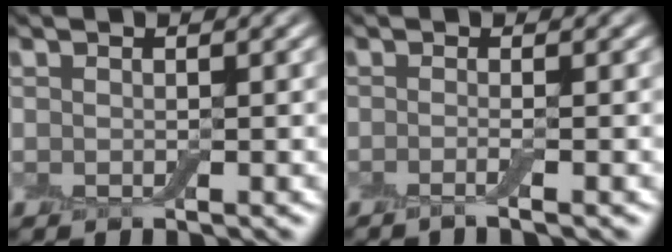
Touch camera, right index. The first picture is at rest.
{"total": 1.5, "force": [-0.6, 0.4, 1.3], "torque": [-0.014, -0.009, -0.021]}